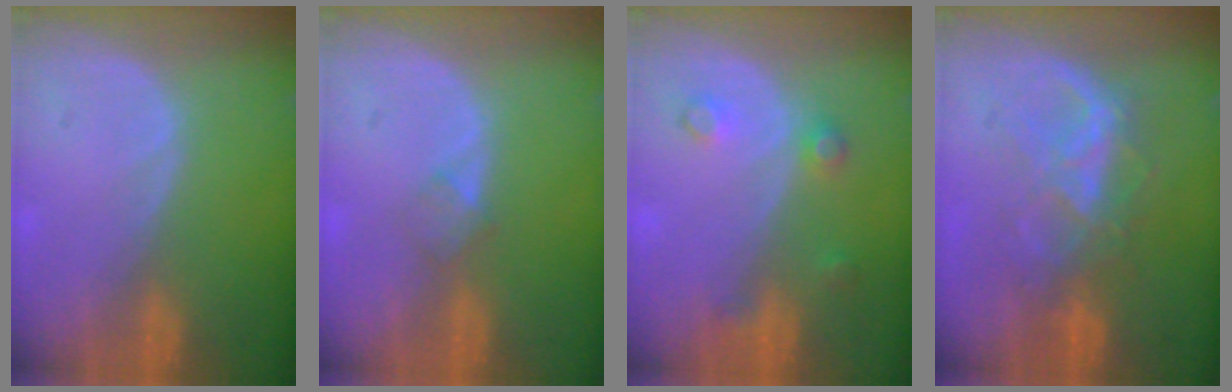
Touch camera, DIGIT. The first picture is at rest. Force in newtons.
{"total": 1.8, "press": 1.8, "slide": 0.2}
{"total": 3.2, "press": 3.2, "slide": 0.4}
{"total": 6.4, "press": 6.4, "slide": 0.8}